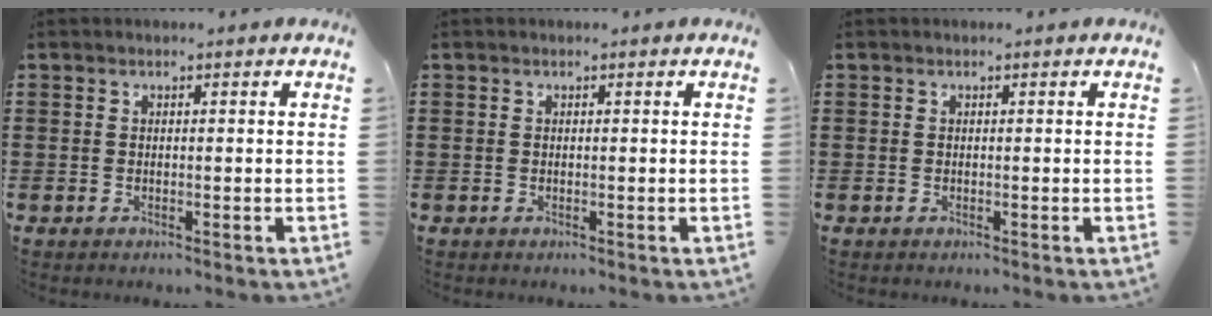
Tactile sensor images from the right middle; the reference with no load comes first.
{"total": 0.0}
{"total": 0.0}